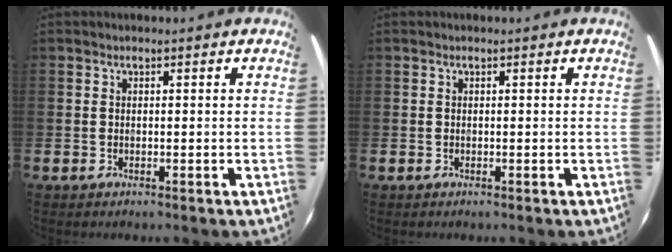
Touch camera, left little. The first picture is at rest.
{"total": 0.0}